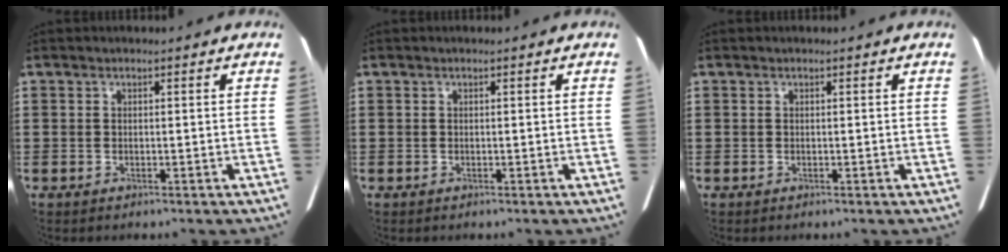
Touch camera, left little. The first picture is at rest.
{"total": 0.0}
{"total": 0.0}